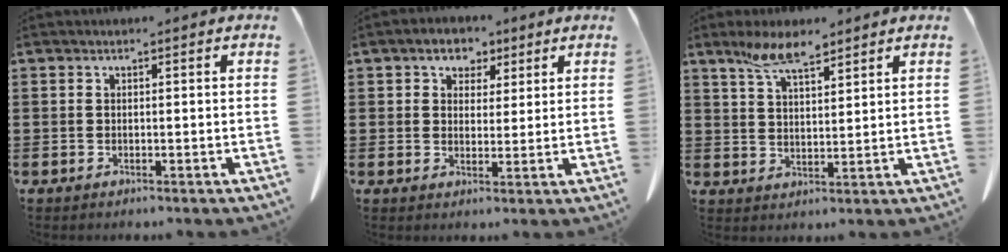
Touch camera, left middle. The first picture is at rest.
{"total": 3.9, "force": [2.6, 2.8, 0.9], "torque": [-0.028, 0.010, 0.043]}
{"total": 5.3, "force": [3.6, 1.6, 3.4], "torque": [-0.078, 0.005, 0.065]}